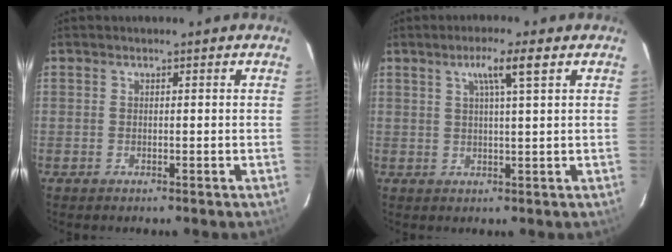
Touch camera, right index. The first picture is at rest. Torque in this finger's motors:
{"motor_torque": [0.04, 0.00, 0.08, 0.06]}